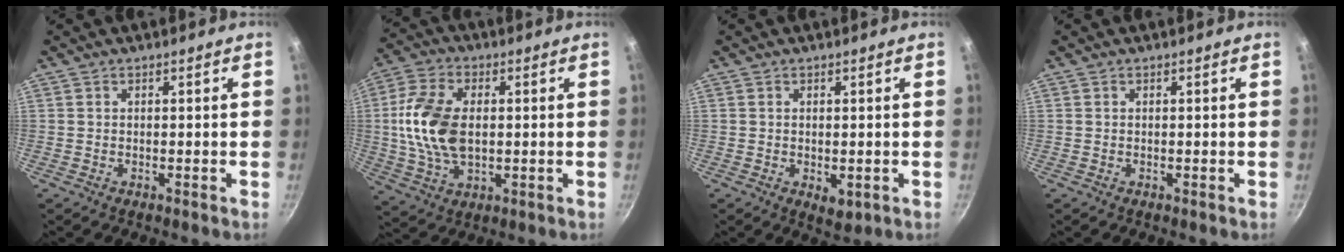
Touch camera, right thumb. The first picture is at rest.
{"total": 14.0, "force": [0.7, 8.6, 11.0], "torque": [-0.206, 0.006, 0.009]}
{"total": 2.9, "force": [-0.5, 1.6, 2.4], "torque": [-0.035, -0.012, -0.004]}
{"total": 0.0}